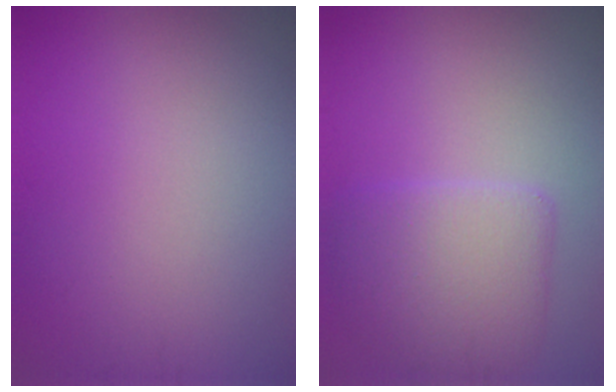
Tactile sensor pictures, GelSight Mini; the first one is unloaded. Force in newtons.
{"total": 4.4, "press": 4.4, "slide": 0.3}